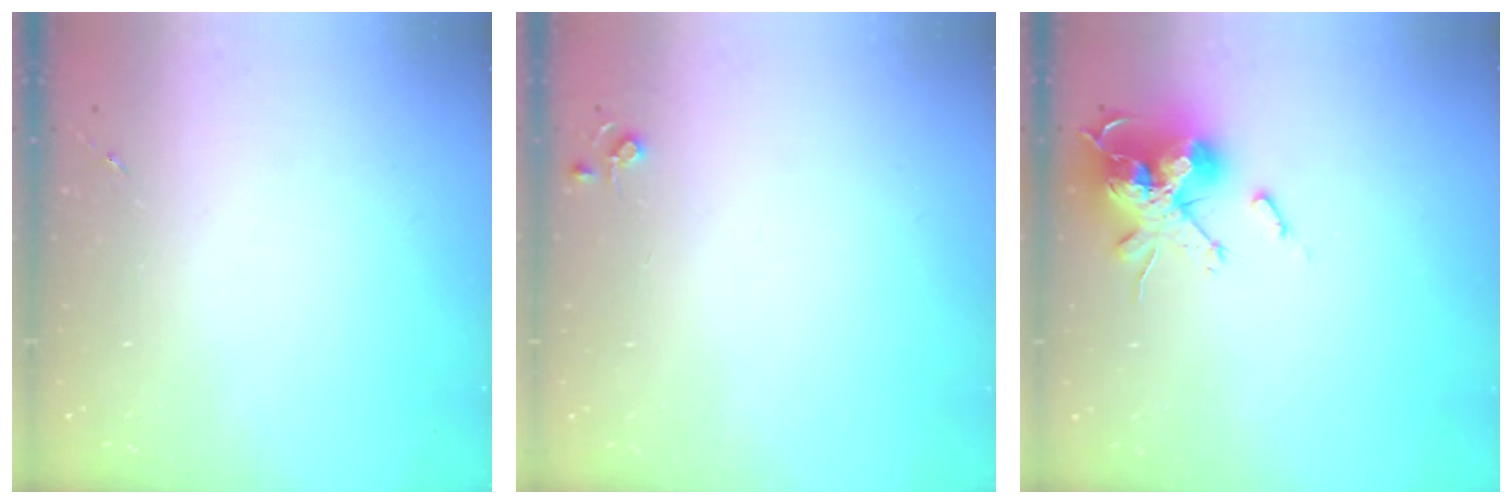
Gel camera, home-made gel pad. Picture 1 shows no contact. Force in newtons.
{"total": 3.8, "press": 3.8, "slide": 0.5}
{"total": 18.5, "press": 18.5, "slide": 0.1}